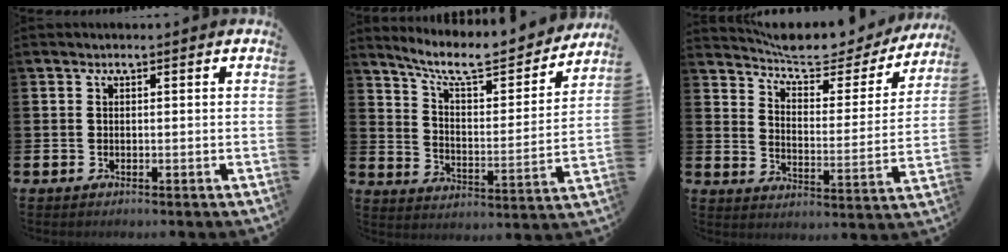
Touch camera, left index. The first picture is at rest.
{"total": 9.0, "force": [8.0, 2.0, 3.7], "torque": [-0.095, -0.059, 0.134]}
{"total": 8.2, "force": [7.5, 2.1, 2.6], "torque": [-0.074, -0.054, 0.126]}